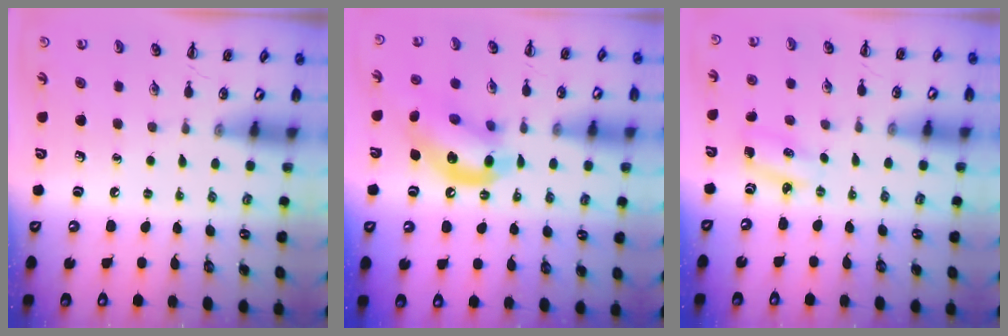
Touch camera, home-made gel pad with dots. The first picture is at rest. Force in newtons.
{"total": 14.4, "press": 14.1, "slide": 3.0}
{"total": 2.6, "press": 2.6, "slide": 0.5}